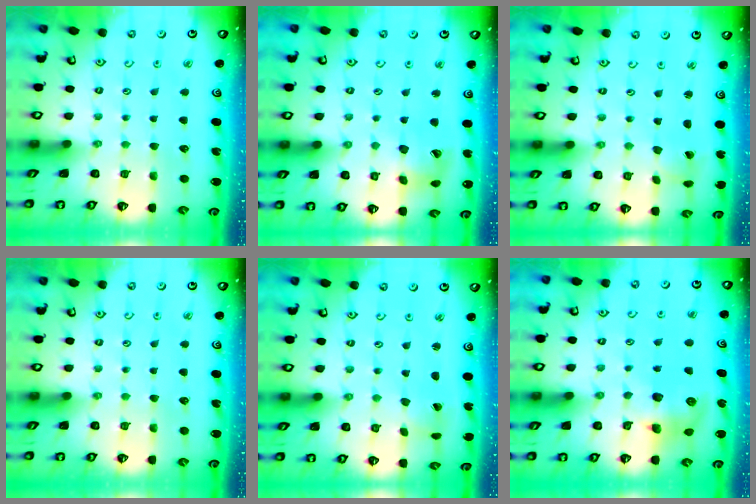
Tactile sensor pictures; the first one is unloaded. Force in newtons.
{"total": 13.7, "press": 13.6, "slide": 1.9}
{"total": 1.2, "press": 1.2, "slide": 0.1}
{"total": 0.0}
{"total": 1.7, "press": 1.7, "slide": 0.1}
{"total": 8.8, "press": 8.7, "slide": 1.1}